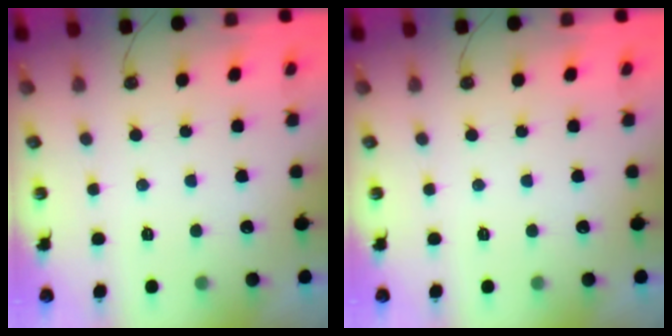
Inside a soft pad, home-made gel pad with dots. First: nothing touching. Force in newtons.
{"total": 0.0}